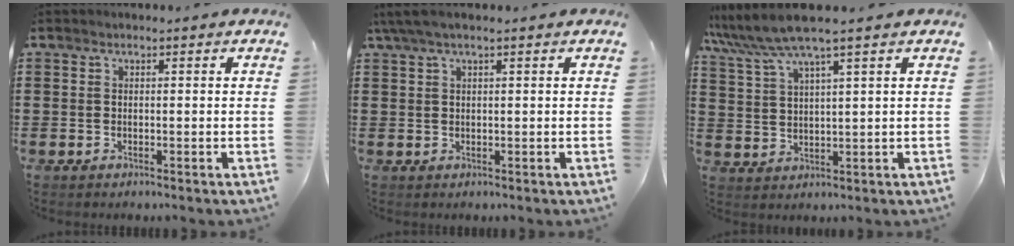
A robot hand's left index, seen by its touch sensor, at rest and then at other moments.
{"total": 2.3, "force": [1.0, 0.1, 2.1], "torque": [-0.039, 0.000, 0.017]}
{"total": 5.9, "force": [4.4, -0.2, 3.9], "torque": [-0.090, -0.012, 0.075]}